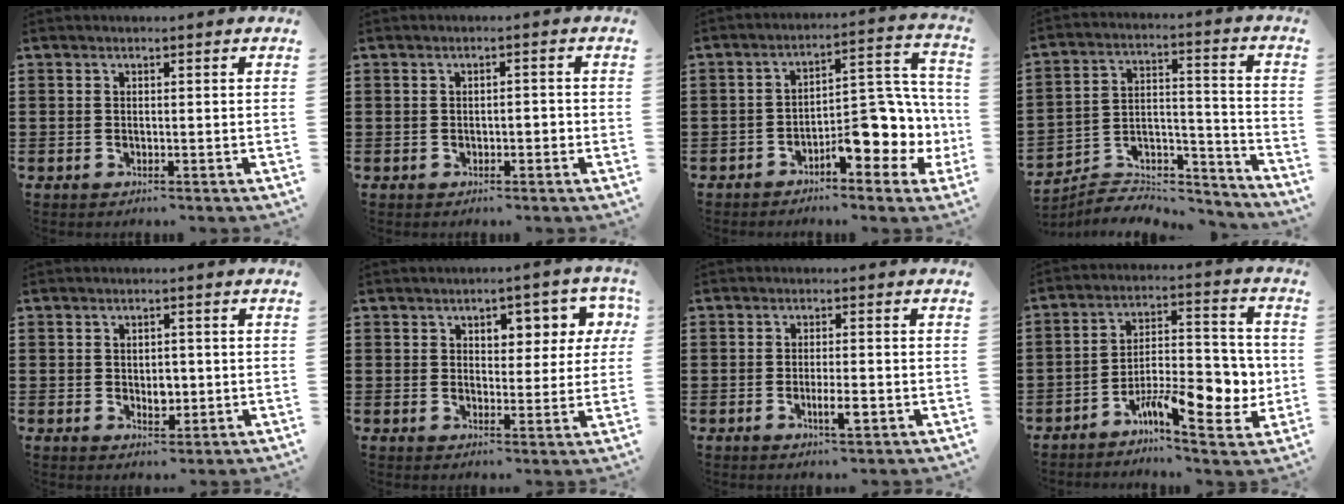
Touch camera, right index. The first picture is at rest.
{"total": 1.3, "force": [-0.6, 0.6, 0.9], "torque": [-0.020, 0.001, -0.013]}
{"total": 7.9, "force": [-3.7, 3.4, 6.1], "torque": [-0.076, -0.011, -0.070]}
{"total": 5.9, "force": [-5.7, 1.5, 0.7], "torque": [-0.009, 0.007, -0.113]}
{"total": 2.6, "force": [-0.1, 1.7, 2.0], "torque": [-0.025, -0.003, -0.006]}
{"total": 4.7, "force": [2.4, 3.0, 2.8], "torque": [-0.037, -0.002, 0.032]}
{"total": 3.6, "force": [-1.3, 0.7, 3.3], "torque": [-0.061, -0.001, -0.025]}
{"total": 10.6, "force": [-5.2, 4.2, 8.3], "torque": [-0.103, 0.012, -0.091]}